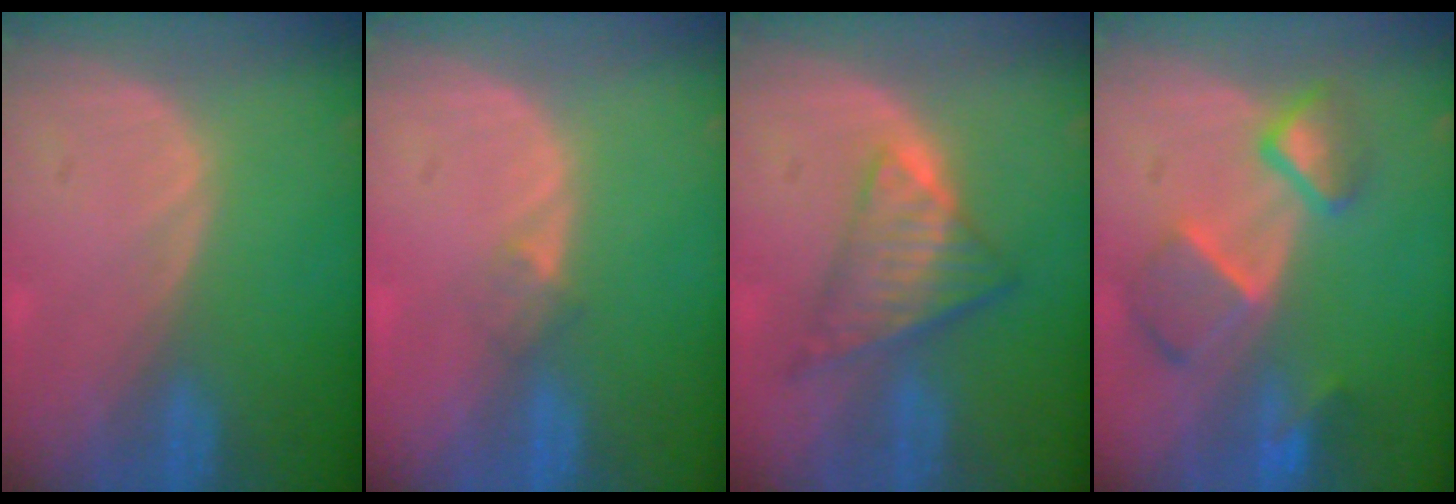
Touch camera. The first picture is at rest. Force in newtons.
{"total": 1.5, "press": 1.2, "slide": 1.0}
{"total": 7.5, "press": 6.3, "slide": 4.0}
{"total": 7.5, "press": 6.7, "slide": 3.5}